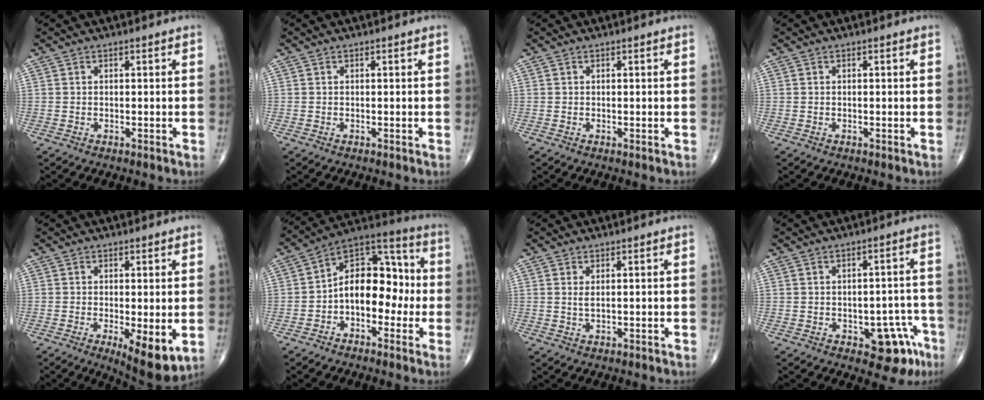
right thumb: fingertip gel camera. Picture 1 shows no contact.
{"total": 0.0}
{"total": 0.0}
{"total": 0.0}
{"total": 9.0, "force": [-1.8, 2.9, 8.3], "torque": [-0.121, -0.026, -0.021]}
{"total": 14.0, "force": [-2.0, 9.0, 10.6], "torque": [-0.130, 0.046, -0.046]}
{"total": 1.3, "force": [0.5, 0.4, 1.1], "torque": [-0.025, -0.005, 0.012]}
{"total": 8.6, "force": [-3.9, 4.6, 6.1], "torque": [-0.037, 0.028, -0.042]}